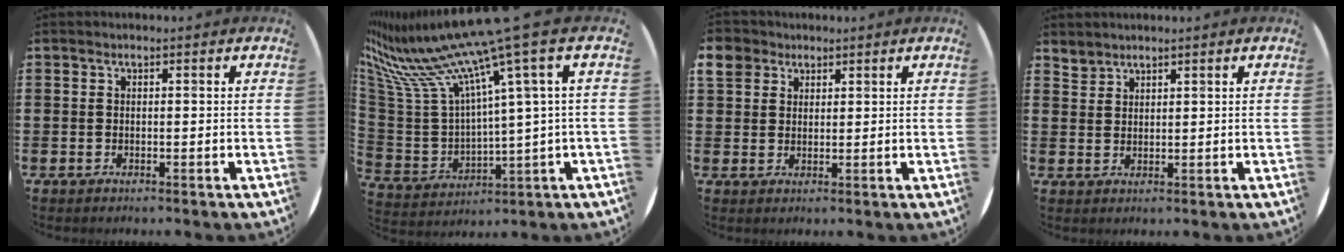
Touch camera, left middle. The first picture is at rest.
{"total": 16.6, "force": [11.1, 2.4, 12.0], "torque": [-0.288, -0.074, 0.178]}
{"total": 3.7, "force": [2.4, 2.8, 0.6], "torque": [-0.015, 0.010, 0.045]}
{"total": 2.1, "force": [2.1, 0.4, -0.4], "torque": [0.004, -0.004, 0.041]}